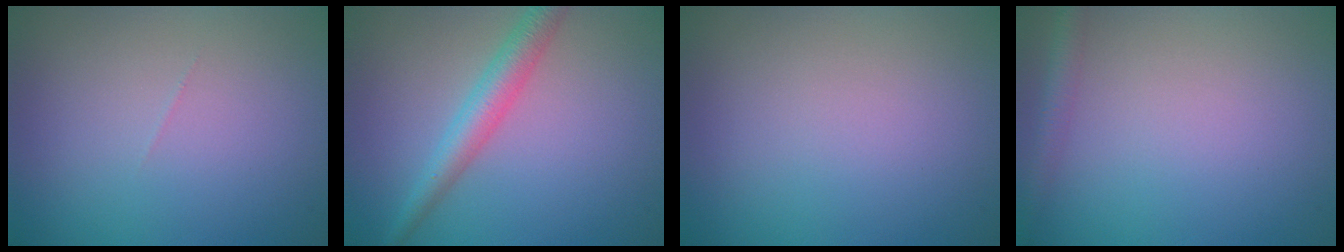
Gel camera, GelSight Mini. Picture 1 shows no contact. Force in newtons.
{"total": 3.4, "press": 3.4, "slide": 0.0}
{"total": 0.0}
{"total": 1.9, "press": 1.9, "slide": 0.1}